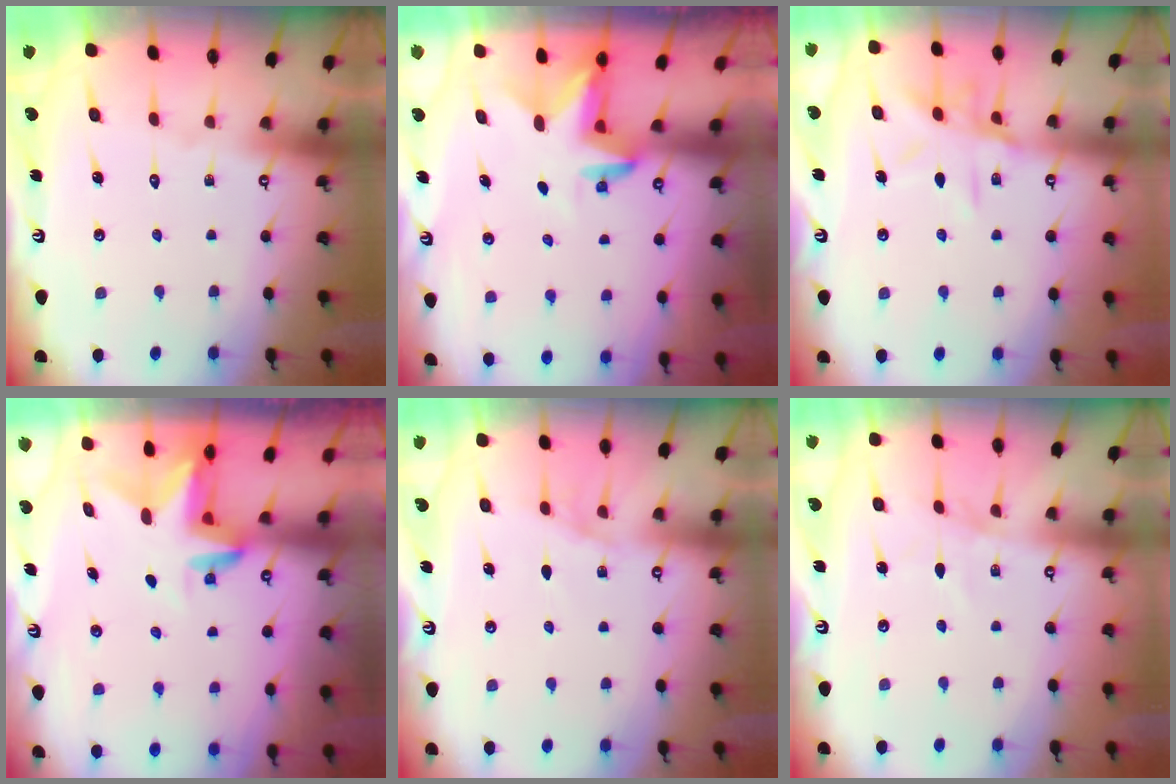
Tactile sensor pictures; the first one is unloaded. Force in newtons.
{"total": 3.2, "press": 3.2, "slide": 0.1}
{"total": 10.8, "press": 10.8, "slide": 0.7}
{"total": 3.1, "press": 3.1, "slide": 0.2}
{"total": 6.0, "press": 5.3, "slide": 2.8}
{"total": 2.9, "press": 2.8, "slide": 0.4}